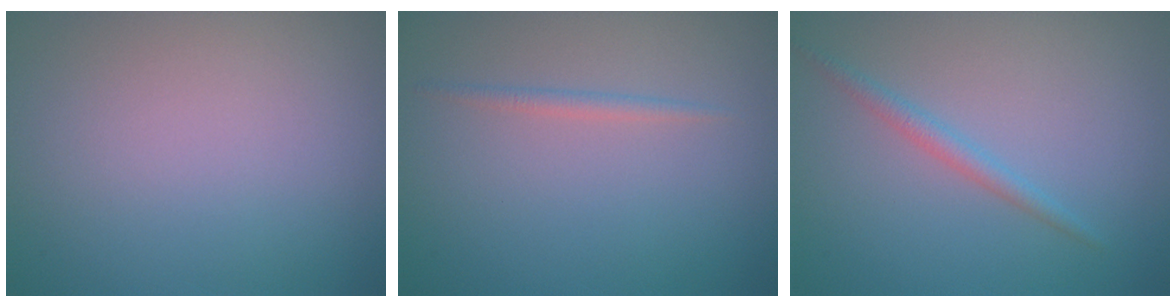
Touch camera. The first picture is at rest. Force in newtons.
{"total": 0.9, "press": 0.9, "slide": 0.0}
{"total": 1.5, "press": 1.5, "slide": 0.1}